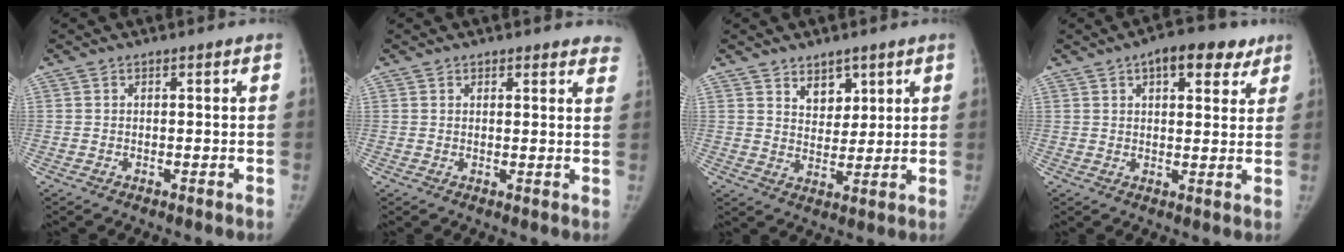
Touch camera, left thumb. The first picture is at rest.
{"total": 5.2, "force": [4.6, 2.2, 1.2], "torque": [0.034, -0.015, 0.036]}
{"total": 5.4, "force": [3.2, 3.6, 2.4], "torque": [-0.006, -0.024, 0.057]}
{"total": 10.3, "force": [5.6, 5.1, 7.0], "torque": [-0.060, -0.008, 0.072]}